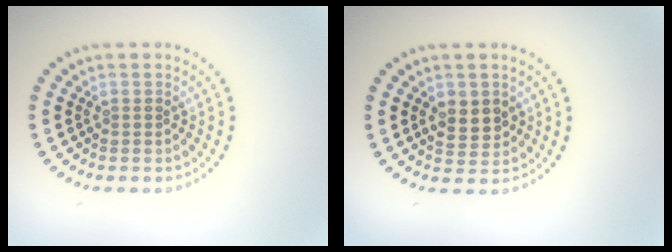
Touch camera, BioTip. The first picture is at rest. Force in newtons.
{"total": 2.5, "press": 2.5, "slide": 0.4}